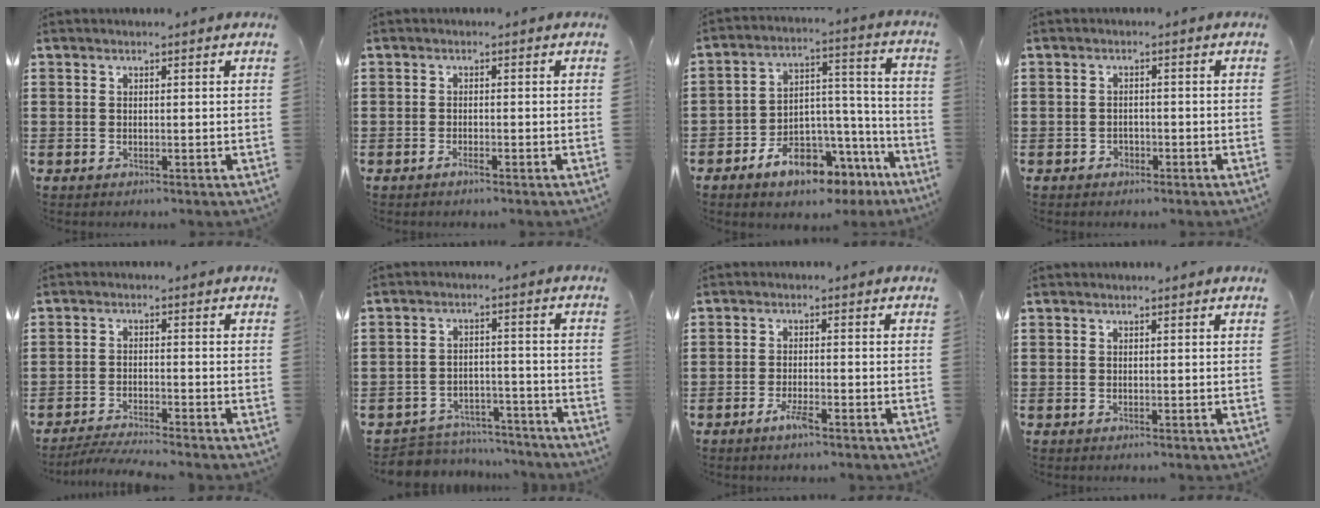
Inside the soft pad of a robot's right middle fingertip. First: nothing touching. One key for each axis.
{"total": 0.9, "fx": -0.7, "fy": 0.1, "fz": 0.5, "tx": -0.012, "ty": -0.003, "tz": -0.012}
{"total": 8.7, "fx": -7.0, "fy": 3.9, "fz": 3.6, "tx": -0.055, "ty": 0.034, "tz": -0.126}
{"total": 0.5, "fx": -0.2, "fy": 0.5, "fz": 0.1, "tx": -0.004, "ty": 0.003, "tz": -0.006}
{"total": 3.4, "fx": -3.3, "fy": -0.1, "fz": 0.8, "tx": -0.014, "ty": -0.001, "tz": -0.068}
{"total": 5.2, "fx": -5.1, "fy": 0.9, "fz": 0.0, "tx": -0.006, "ty": 0.012, "tz": -0.108}
{"total": 2.9, "fx": -1.8, "fy": 0.5, "fz": 2.2, "tx": -0.049, "ty": -0.001, "tz": -0.038}
{"total": 0.0}